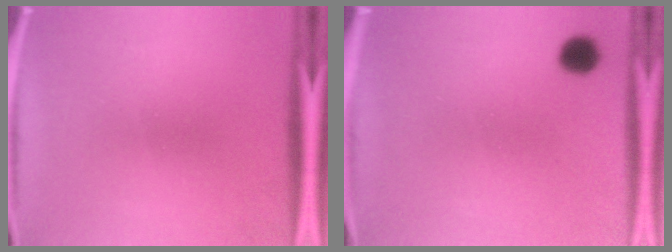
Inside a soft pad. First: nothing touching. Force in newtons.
{"total": 5.5}